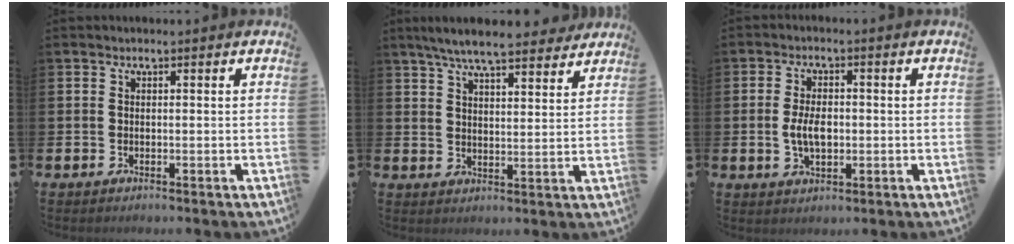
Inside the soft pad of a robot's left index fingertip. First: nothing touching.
{"total": 7.4, "force": [6.9, 1.0, 2.5], "torque": [-0.061, -0.033, 0.123]}
{"total": 4.3, "force": [-0.2, 2.5, 3.6], "torque": [-0.064, 0.001, -0.008]}